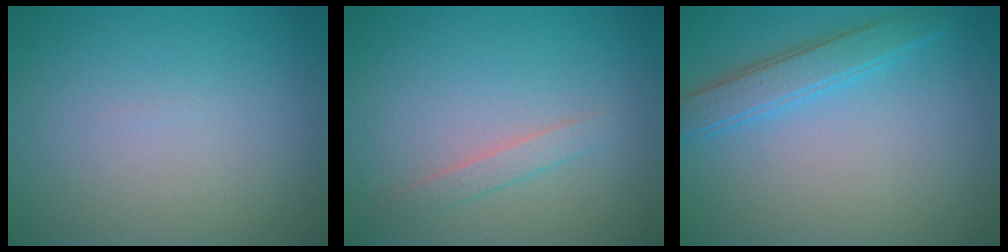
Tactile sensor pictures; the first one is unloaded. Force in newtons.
{"total": 1.4, "press": 1.4, "slide": 0.0}
{"total": 3.0, "press": 3.0, "slide": 0.0}